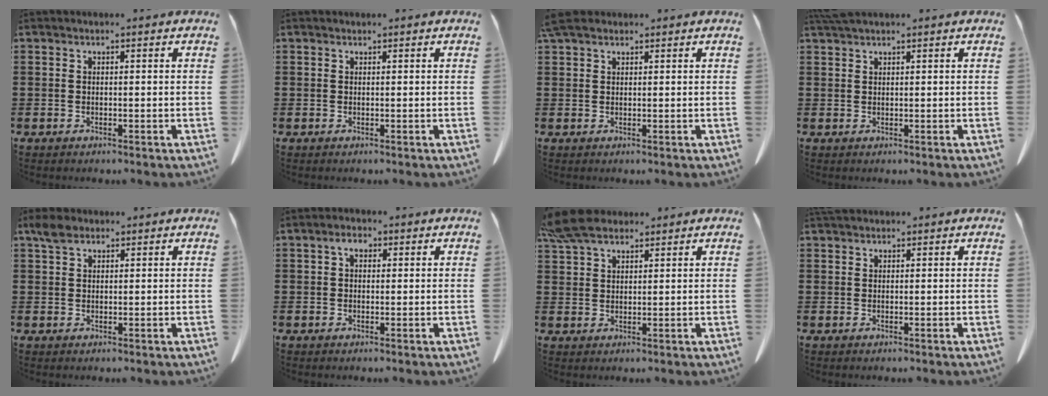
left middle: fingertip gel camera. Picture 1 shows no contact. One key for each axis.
{"total": 0.0}
{"total": 2.5, "fx": 1.9, "fy": 1.0, "fz": 1.2, "tx": -0.030, "ty": 0.006, "tz": 0.037}
{"total": 2.1, "fx": 1.8, "fy": 0.2, "fz": 1.1, "tx": -0.025, "ty": 0.001, "tz": 0.033}
{"total": 2.7, "fx": 1.9, "fy": 1.6, "fz": 1.3, "tx": -0.031, "ty": 0.008, "tz": 0.034}
{"total": 2.0, "fx": 0.7, "fy": 1.2, "fz": 1.4, "tx": -0.033, "ty": 0.008, "tz": 0.012}
{"total": 6.8, "fx": 5.4, "fy": 2.4, "fz": 3.3, "tx": -0.082, "ty": 0.001, "tz": 0.104}
{"total": 1.4, "fx": 1.3, "fy": 0.5, "fz": 0.3, "tx": -0.011, "ty": 0.002, "tz": 0.025}